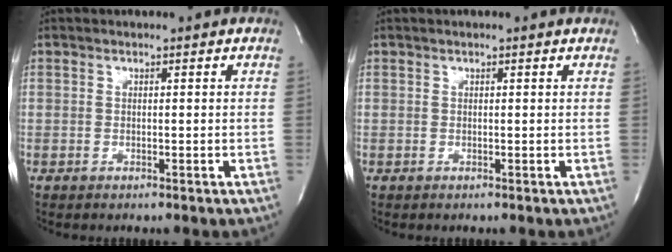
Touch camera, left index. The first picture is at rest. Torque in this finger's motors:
{"motor_torque": [0.28, -0.31, 0.02, 0.00]}